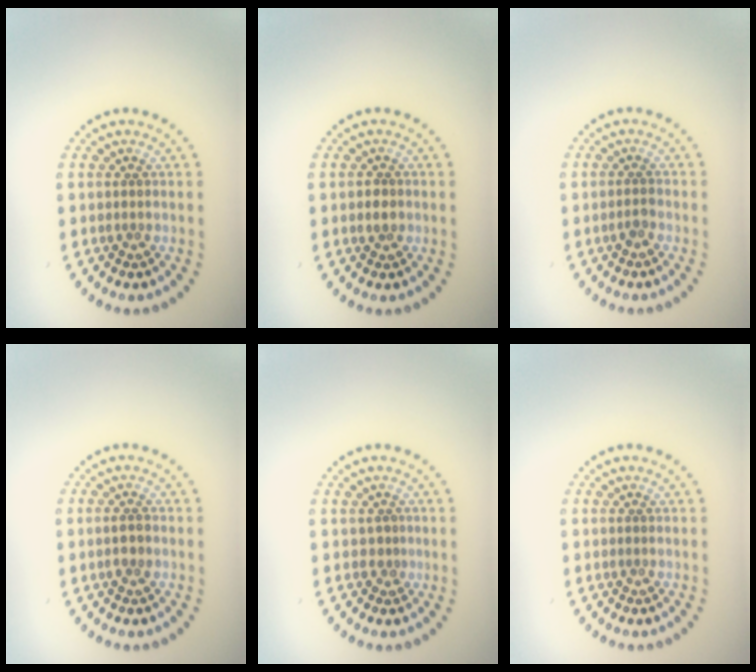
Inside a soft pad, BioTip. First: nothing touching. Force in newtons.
{"total": 1.4, "press": 1.4, "slide": 0.3}
{"total": 0.9, "press": 0.8, "slide": 0.4}
{"total": 1.3, "press": 1.3, "slide": 0.2}
{"total": 0.9, "press": 0.4, "slide": 0.8}
{"total": 0.0}